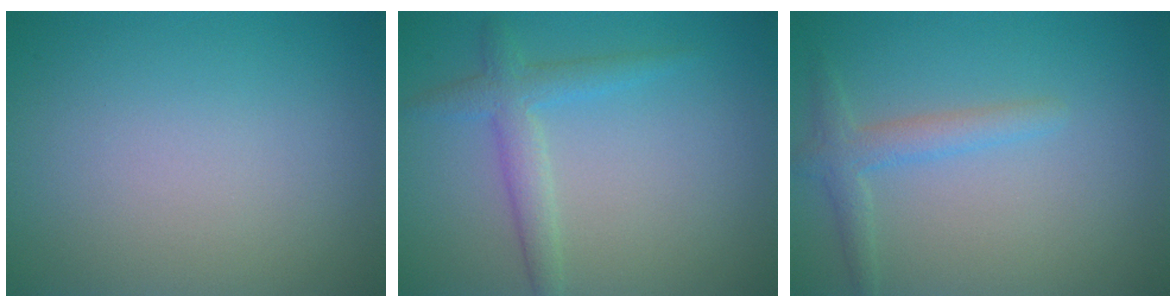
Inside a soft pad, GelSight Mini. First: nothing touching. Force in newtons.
{"total": 2.8, "press": 2.8, "slide": 0.1}
{"total": 2.3, "press": 2.3, "slide": 0.2}